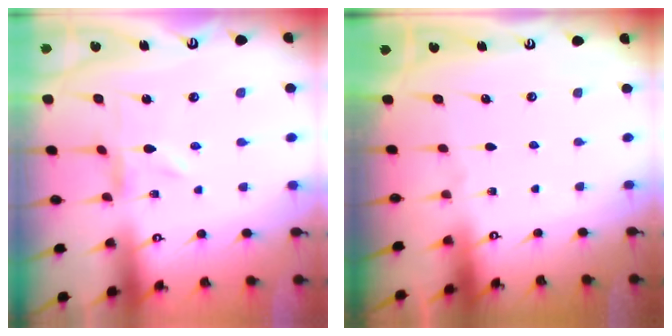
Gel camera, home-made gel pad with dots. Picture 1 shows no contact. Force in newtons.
{"total": 0.0}